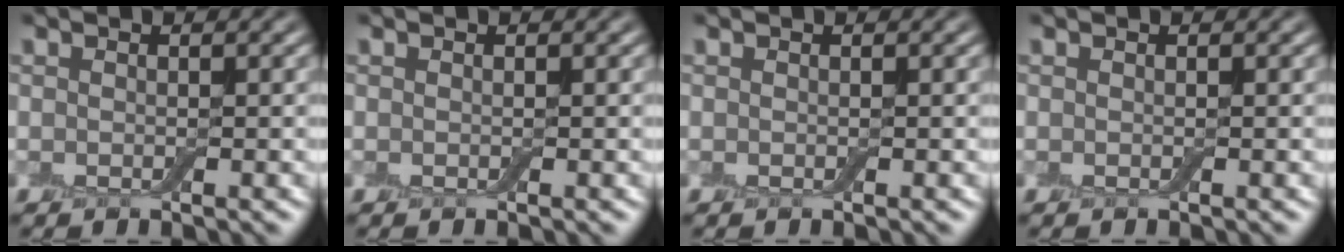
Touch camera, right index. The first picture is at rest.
{"total": 0.0}
{"total": 0.0}
{"total": 0.0}